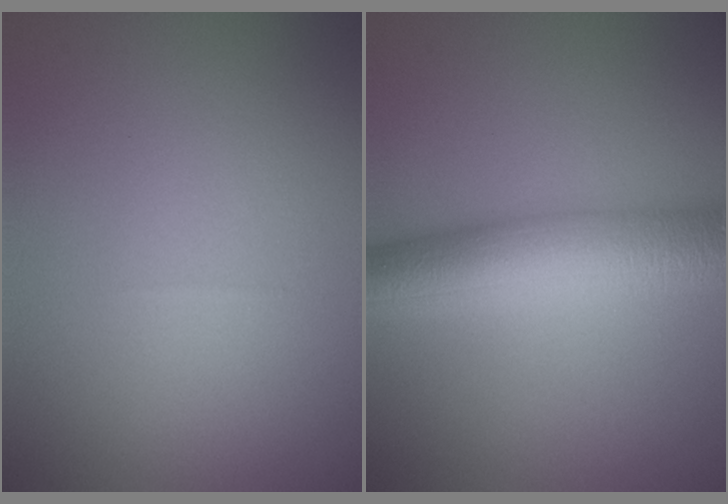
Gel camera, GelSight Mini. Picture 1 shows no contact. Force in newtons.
{"total": 7.9, "press": 7.9, "slide": 0.1}